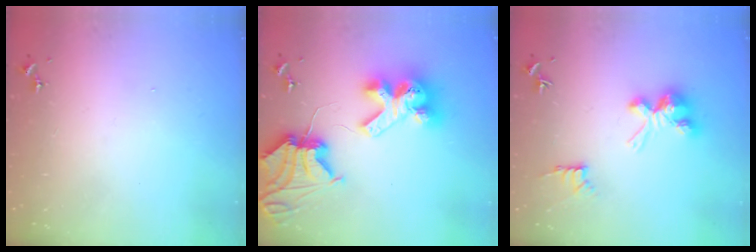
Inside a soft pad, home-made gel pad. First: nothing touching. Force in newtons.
{"total": 15.6, "press": 15.5, "slide": 2.1}
{"total": 10.1, "press": 10.1, "slide": 0.1}